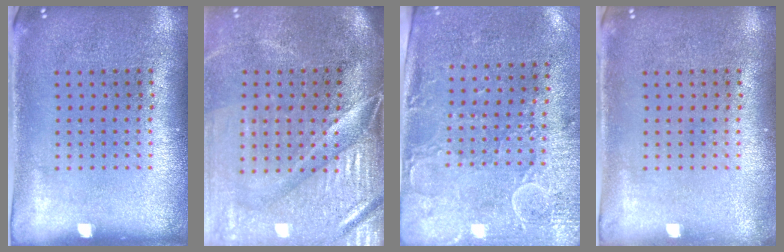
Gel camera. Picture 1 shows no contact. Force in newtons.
{"total": 4.6, "press": 3.9, "slide": 2.4}
{"total": 2.9, "press": 2.4, "slide": 1.7}
{"total": 0.6, "press": 0.6, "slide": 0.1}